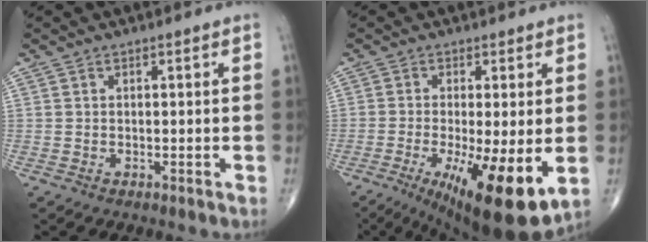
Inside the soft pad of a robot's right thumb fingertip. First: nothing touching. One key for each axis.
{"total": 15.8, "fx": -4.4, "fy": 4.0, "fz": 14.6, "tx": -0.213, "ty": -0.028, "tz": -0.056}